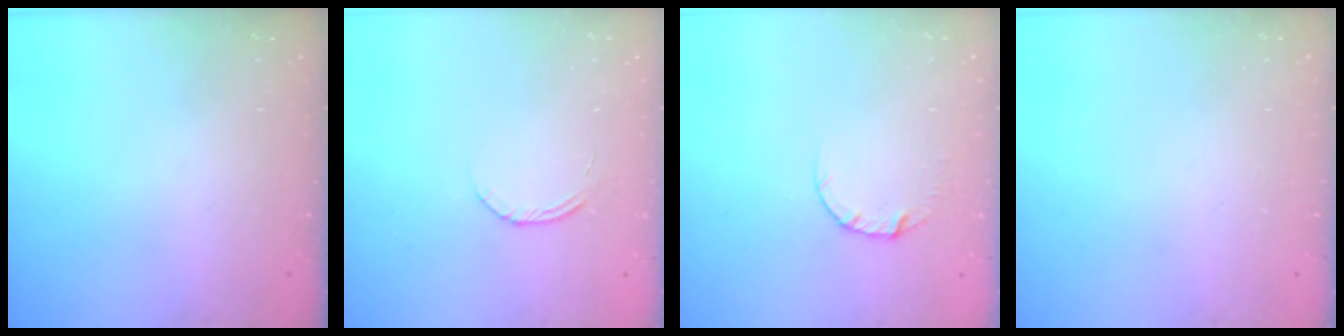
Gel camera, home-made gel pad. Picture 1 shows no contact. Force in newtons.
{"total": 4.2, "press": 4.2, "slide": 0.4}
{"total": 4.1, "press": 4.1, "slide": 0.4}
{"total": 0.0}